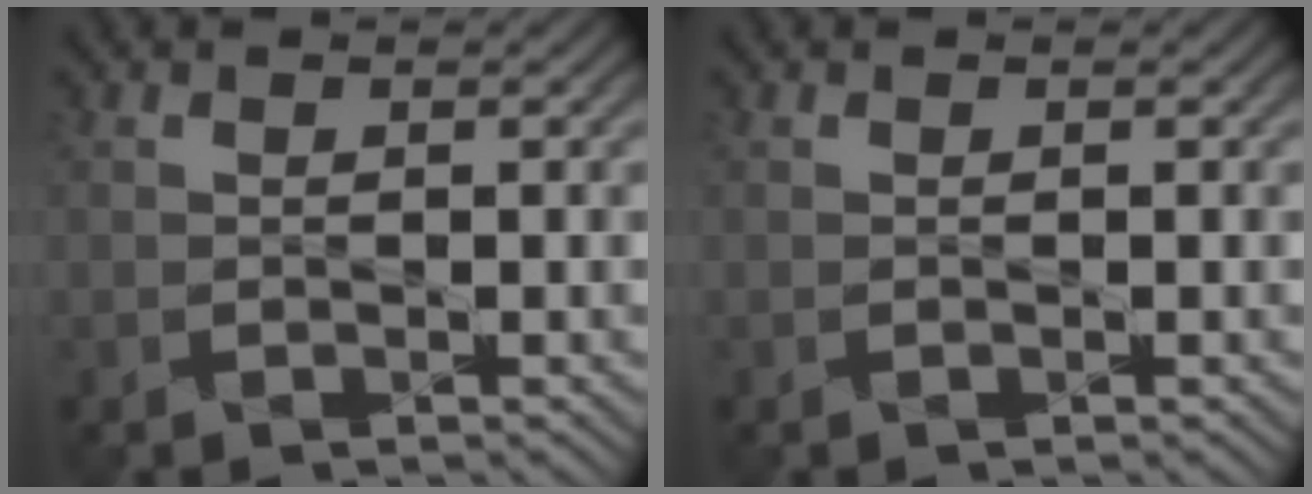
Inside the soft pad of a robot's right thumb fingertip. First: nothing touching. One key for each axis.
{"total": 0.0}